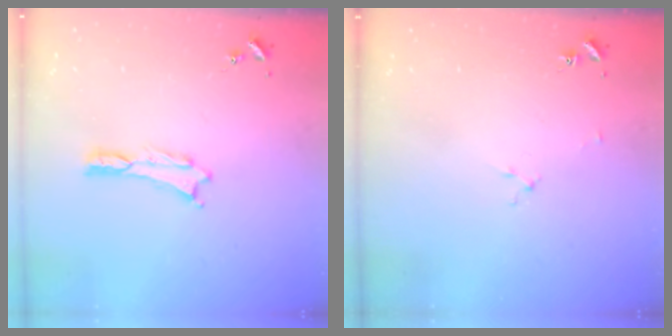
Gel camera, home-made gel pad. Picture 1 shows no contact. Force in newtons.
{"total": 1.6, "press": 1.6, "slide": 0.2}